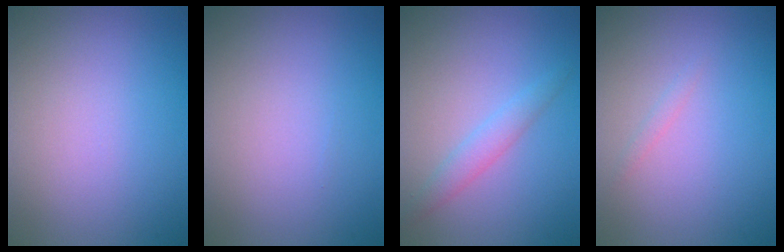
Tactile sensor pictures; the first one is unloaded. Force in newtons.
{"total": 0.0}
{"total": 2.0, "press": 2.0, "slide": 0.0}
{"total": 0.5, "press": 0.5, "slide": 0.0}